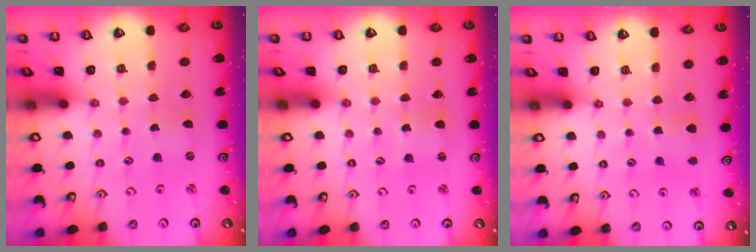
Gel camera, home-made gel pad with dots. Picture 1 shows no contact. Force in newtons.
{"total": 1.9, "press": 1.9, "slide": 0.3}
{"total": 4.1, "press": 4.1, "slide": 0.7}